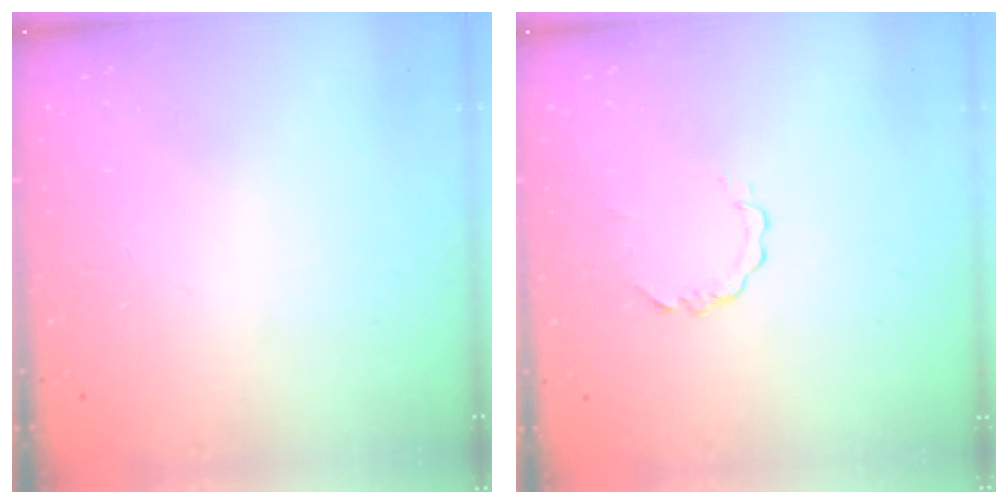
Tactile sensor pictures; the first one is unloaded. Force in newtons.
{"total": 1.7, "press": 1.7, "slide": 0.2}